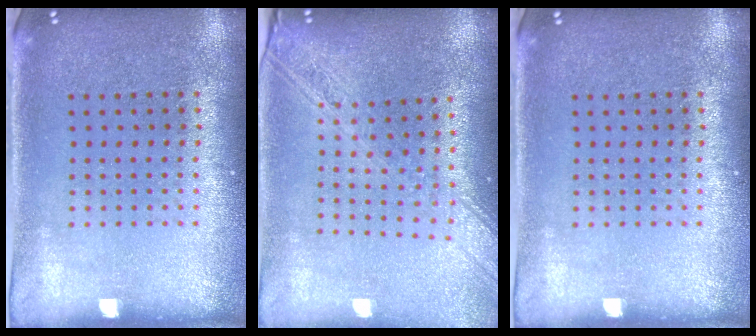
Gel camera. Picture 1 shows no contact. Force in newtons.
{"total": 2.2, "press": 1.9, "slide": 1.2}
{"total": 0.0}